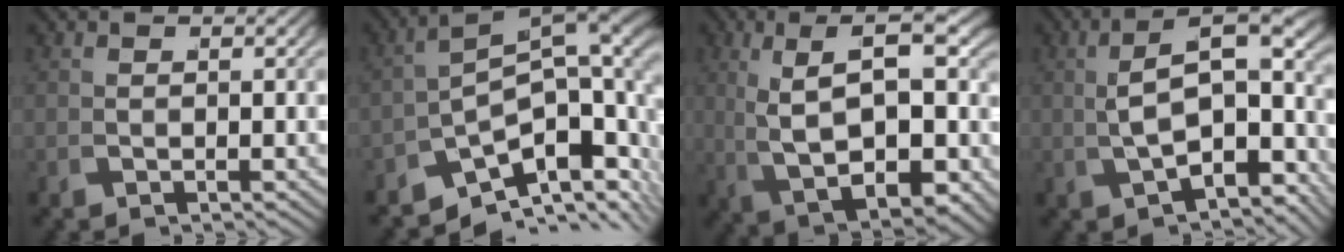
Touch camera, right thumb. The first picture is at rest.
{"total": 10.8, "force": [-2.3, 6.9, 8.1], "torque": [-0.120, -0.029, -0.033]}
{"total": 12.4, "force": [0.7, 6.8, 10.4], "torque": [-0.198, -0.024, 0.035]}
{"total": 9.3, "force": [-0.4, 5.3, 7.7], "torque": [-0.130, -0.014, 0.002]}